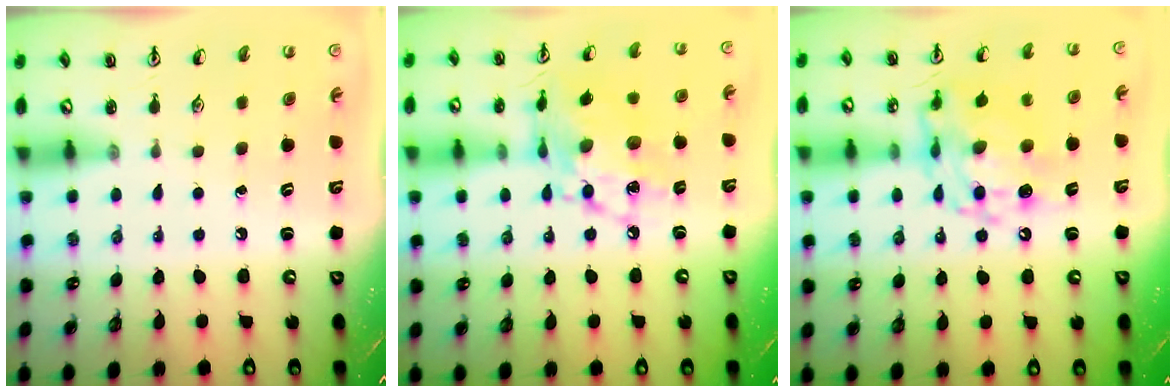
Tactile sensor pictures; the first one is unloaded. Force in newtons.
{"total": 14.3, "press": 14.3, "slide": 1.0}
{"total": 12.4, "press": 12.4, "slide": 1.2}